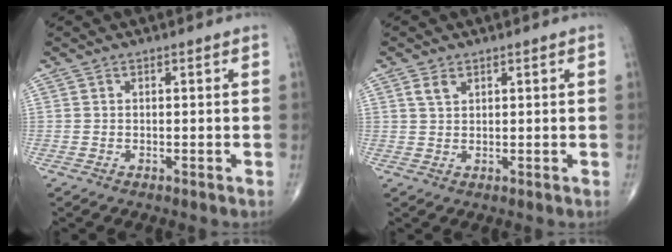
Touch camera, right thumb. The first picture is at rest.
{"total": 2.3, "force": [1.3, 1.3, 1.3], "torque": [-0.023, -0.002, 0.029]}